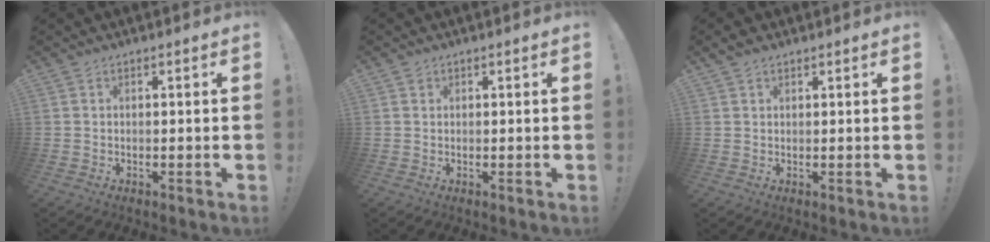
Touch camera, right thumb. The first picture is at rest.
{"total": 0.9, "force": [0.5, 0.7, 0.1], "torque": [0.004, -0.002, 0.009]}
{"total": 1.7, "force": [1.3, 1.0, 0.6], "torque": [-0.009, -0.002, 0.025]}